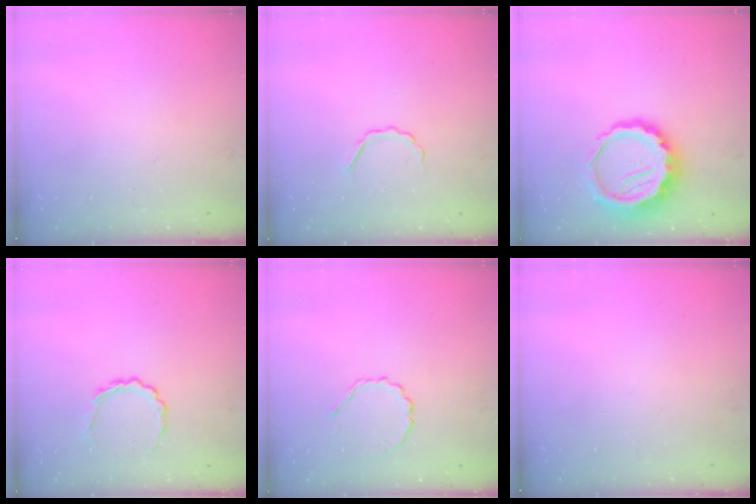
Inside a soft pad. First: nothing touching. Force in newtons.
{"total": 3.8, "press": 3.8, "slide": 0.8}
{"total": 11.3, "press": 10.9, "slide": 2.9}
{"total": 3.9, "press": 3.7, "slide": 1.3}
{"total": 2.8, "press": 2.6, "slide": 1.0}
{"total": 0.0}